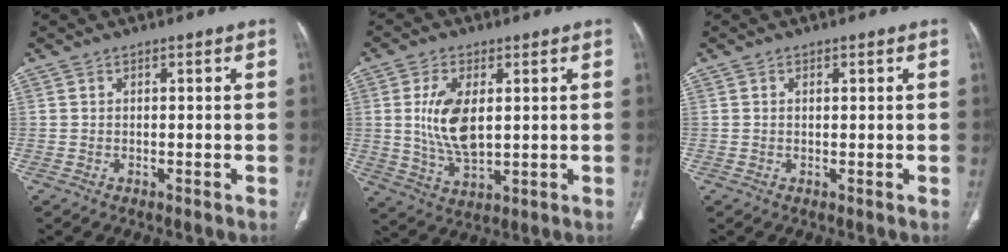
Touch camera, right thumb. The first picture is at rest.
{"total": 10.3, "force": [1.6, 5.4, 8.7], "torque": [-0.170, -0.014, 0.038]}
{"total": 0.8, "force": [0.2, 0.4, 0.6], "torque": [-0.015, 0.001, 0.005]}